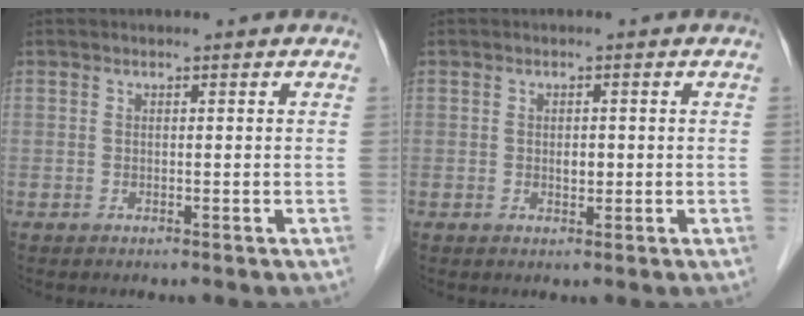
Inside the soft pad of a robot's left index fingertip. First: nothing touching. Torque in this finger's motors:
{"motor_torque": [0.05, 0.01, 0.02, 0.00]}